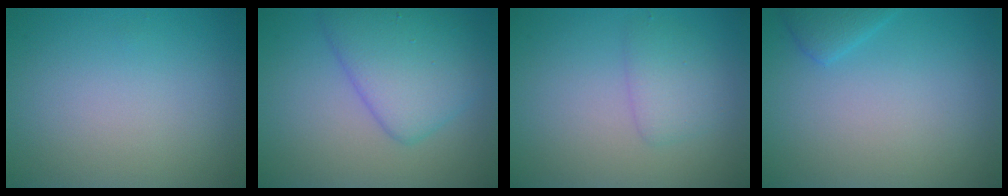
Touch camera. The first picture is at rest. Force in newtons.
{"total": 5.5, "press": 5.5, "slide": 0.2}
{"total": 2.0, "press": 2.0, "slide": 0.1}
{"total": 1.5, "press": 1.5, "slide": 0.2}